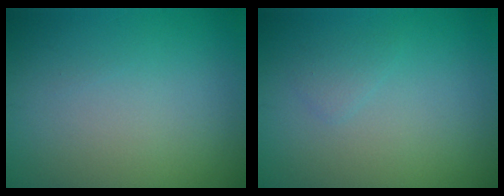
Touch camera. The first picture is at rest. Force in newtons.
{"total": 0.9, "press": 0.9, "slide": 0.0}